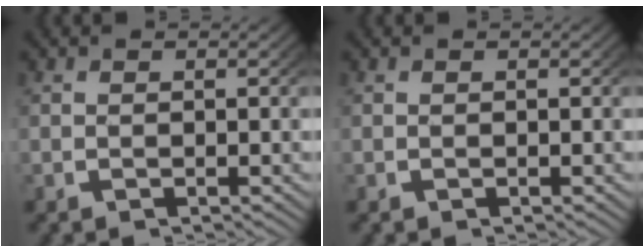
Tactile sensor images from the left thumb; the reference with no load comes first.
{"total": 0.0}